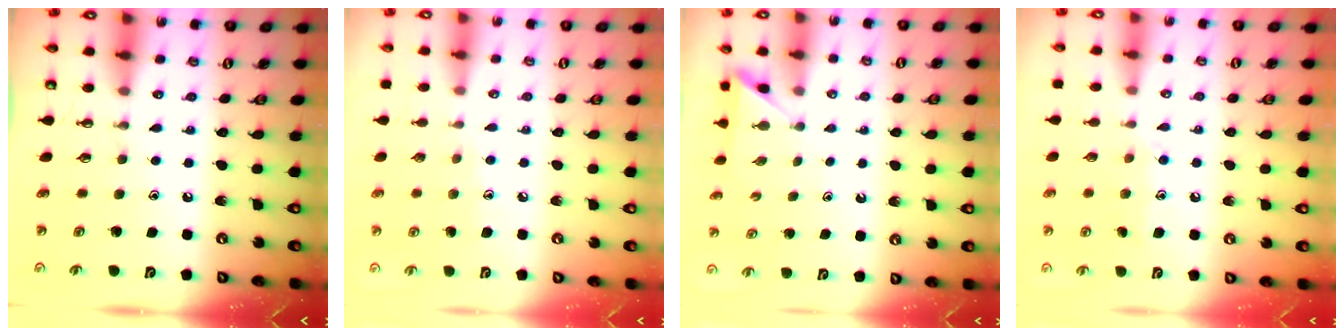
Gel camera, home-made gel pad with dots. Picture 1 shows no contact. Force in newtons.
{"total": 4.4, "press": 4.4, "slide": 0.4}
{"total": 3.0, "press": 3.0, "slide": 0.3}
{"total": 7.6, "press": 7.6, "slide": 0.5}